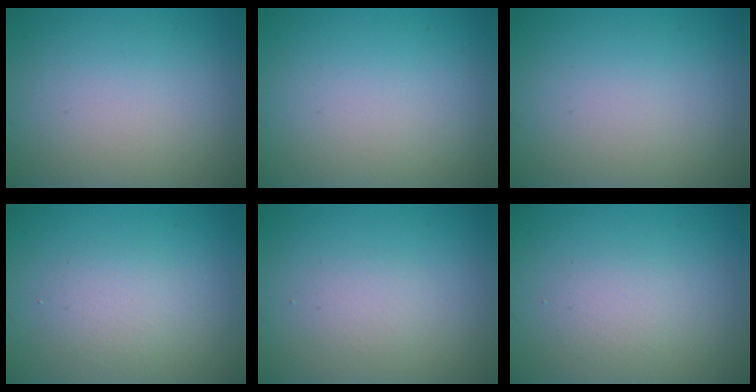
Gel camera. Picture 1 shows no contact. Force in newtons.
{"total": 0.0}
{"total": 0.0}
{"total": 2.0, "press": 2.0, "slide": 0.1}
{"total": 1.3, "press": 1.3, "slide": 0.1}
{"total": 1.6, "press": 1.6, "slide": 0.1}